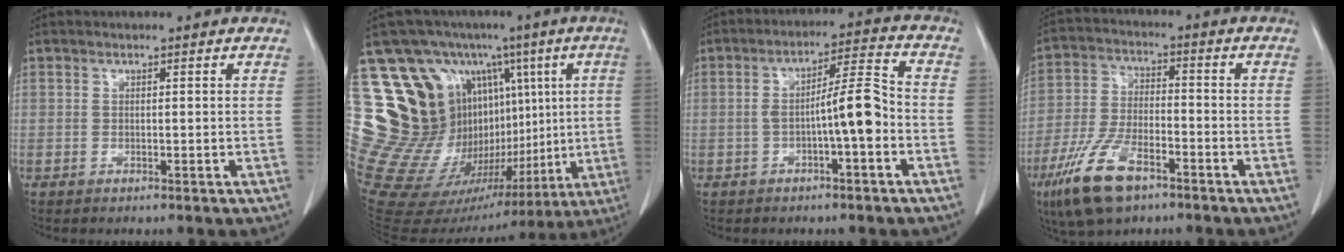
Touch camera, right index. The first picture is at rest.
{"total": 29.8, "force": [6.0, 20.1, 21.2], "torque": [-0.364, 0.104, 0.129]}
{"total": 7.4, "force": [-2.0, 0.6, 7.1], "torque": [-0.115, 0.022, -0.034]}
{"total": 11.5, "force": [-6.9, 4.5, 8.1], "torque": [-0.174, -0.011, -0.130]}